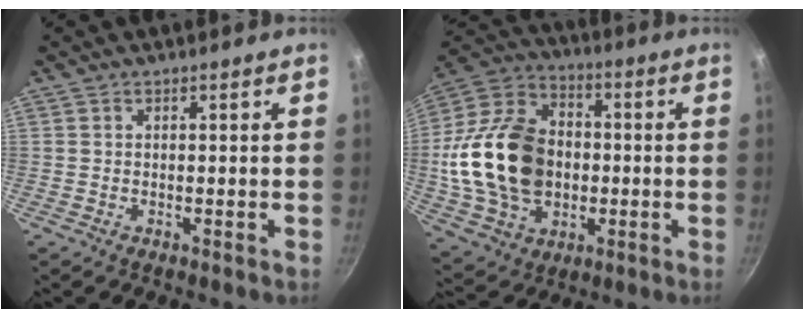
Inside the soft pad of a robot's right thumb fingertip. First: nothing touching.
{"total": 24.0, "force": [-1.1, 17.5, 16.4], "torque": [-0.281, 0.029, -0.016]}